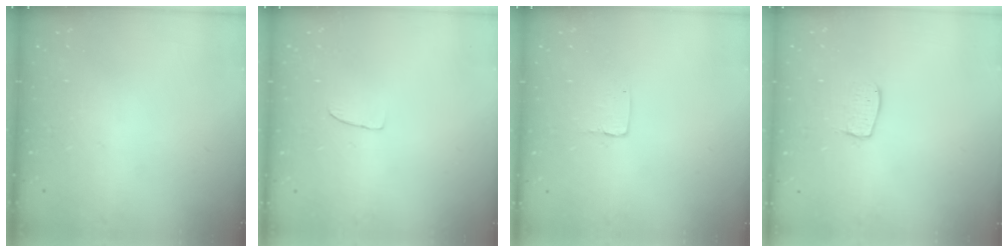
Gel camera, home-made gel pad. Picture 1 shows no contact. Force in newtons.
{"total": 2.6, "press": 2.6, "slide": 0.2}
{"total": 2.0, "press": 2.0, "slide": 0.2}
{"total": 6.7, "press": 6.7, "slide": 0.5}